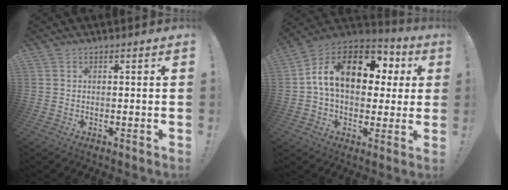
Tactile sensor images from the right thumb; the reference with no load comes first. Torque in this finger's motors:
{"motor_torque": [2.50, 2.51, 0.23, 0.04, 0.37]}